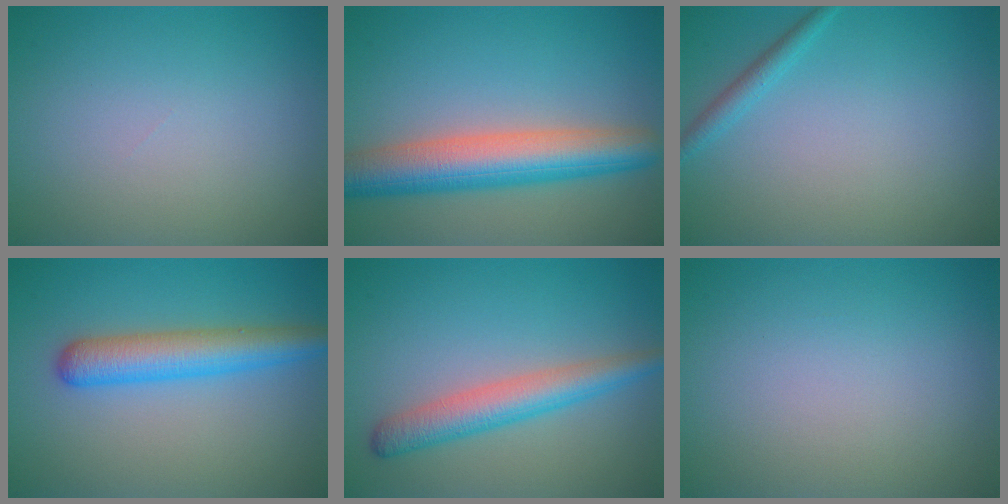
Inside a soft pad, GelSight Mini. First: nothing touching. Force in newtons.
{"total": 7.5, "press": 7.5, "slide": 0.1}
{"total": 1.4, "press": 1.4, "slide": 0.1}
{"total": 4.8, "press": 4.8, "slide": 0.2}
{"total": 4.1, "press": 4.1, "slide": 0.1}
{"total": 0.0}